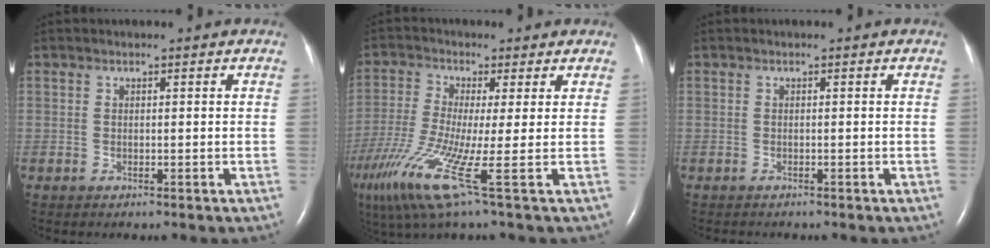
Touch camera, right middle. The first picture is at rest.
{"total": 12.2, "force": [-5.2, -0.3, 11.1], "torque": [-0.235, -0.038, -0.102]}
{"total": 0.0}